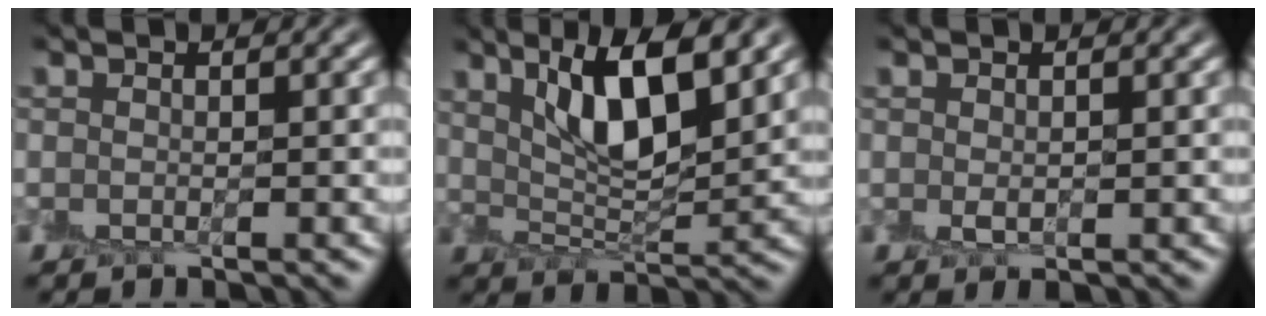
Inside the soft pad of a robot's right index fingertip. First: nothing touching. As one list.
[{"total": 6.9, "force": [3.8, 2.0, 5.4], "torque": [-0.092, 0.002, 0.067]}, {"total": 0.8, "force": [0.1, 0.6, 0.6], "torque": [-0.009, 0.000, 0.006]}]